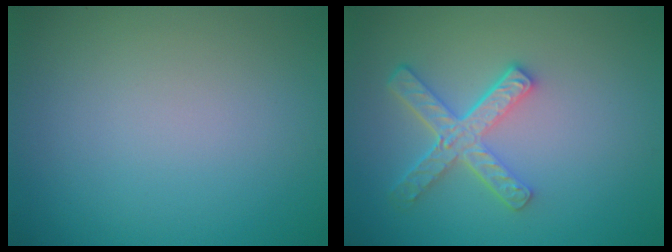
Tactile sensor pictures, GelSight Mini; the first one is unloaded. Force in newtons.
{"total": 4.5, "press": 3.4, "slide": 3.0}